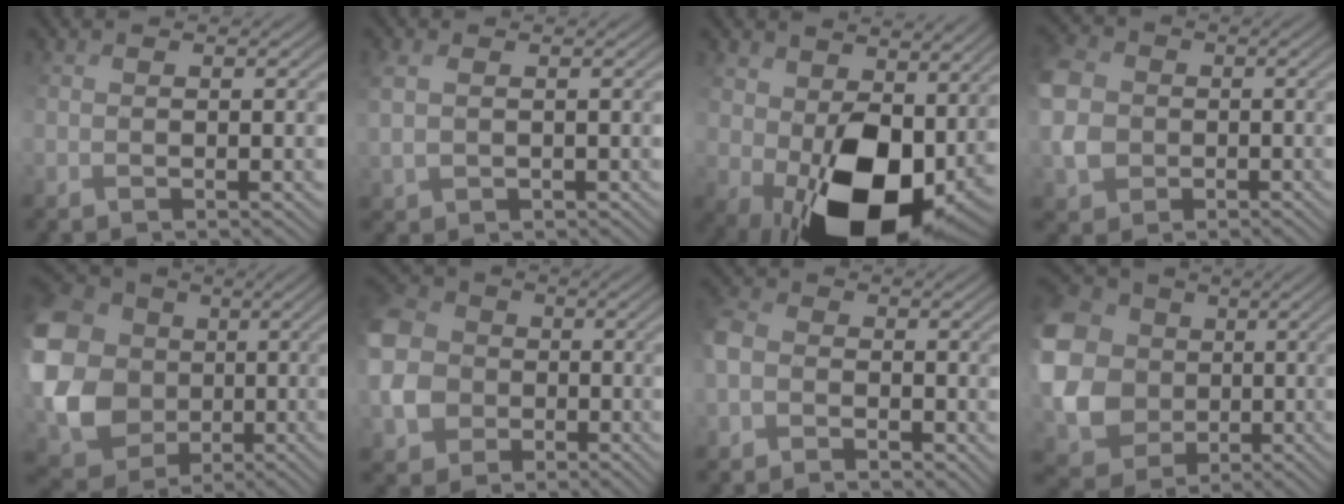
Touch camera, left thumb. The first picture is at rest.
{"total": 1.6, "force": [1.2, 0.9, 0.4], "torque": [-0.018, 0.010, 0.026]}
{"total": 14.5, "force": [1.0, 10.3, 10.2], "torque": [-0.181, -0.047, 0.040]}
{"total": 5.6, "force": [-0.1, 5.0, 2.4], "torque": [-0.075, 0.005, -0.014]}
{"total": 14.7, "force": [1.6, 12.6, 7.3], "torque": [-0.245, -0.005, 0.029]}
{"total": 8.5, "force": [-1.5, 7.4, 3.8], "torque": [-0.132, -0.013, -0.031]}
{"total": 2.7, "force": [-1.3, 2.0, 1.1], "torque": [-0.038, 0.007, -0.034]}
{"total": 14.3, "force": [2.2, 12.5, 6.7], "torque": [-0.238, -0.004, 0.037]}